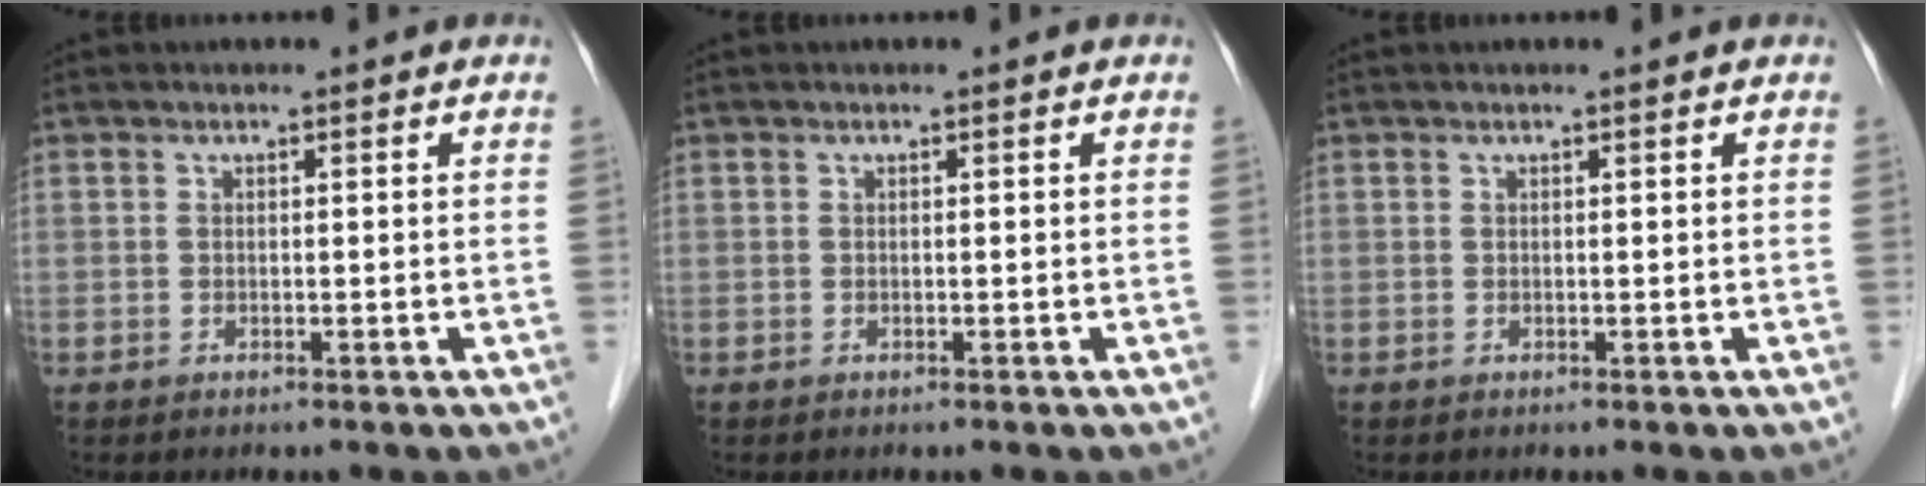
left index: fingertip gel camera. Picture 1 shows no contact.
{"total": 0.0}
{"total": 0.0}